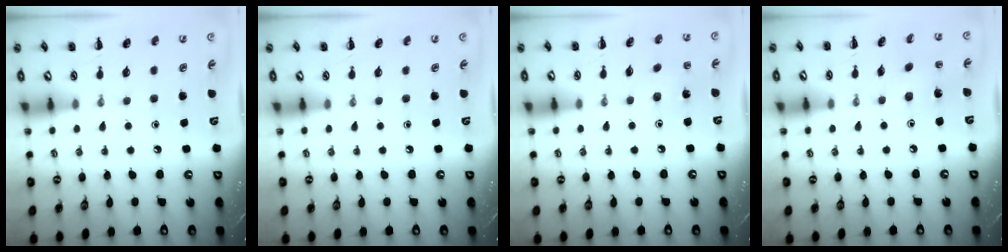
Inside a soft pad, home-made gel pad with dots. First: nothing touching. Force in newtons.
{"total": 0.0}
{"total": 4.9, "press": 4.8, "slide": 1.1}
{"total": 1.6, "press": 1.5, "slide": 0.6}